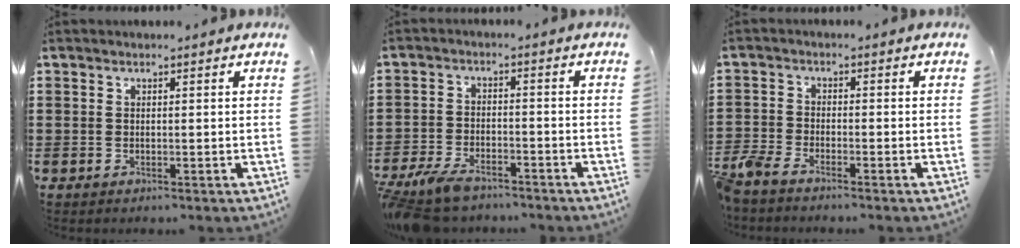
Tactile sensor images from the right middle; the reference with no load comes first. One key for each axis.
{"total": 5.5, "fx": -4.8, "fy": 1.5, "fz": 2.1, "tx": -0.063, "ty": -0.007, "tz": -0.098}
{"total": 3.1, "fx": -2.8, "fy": 0.5, "fz": 1.2, "tx": -0.059, "ty": -0.012, "tz": -0.067}